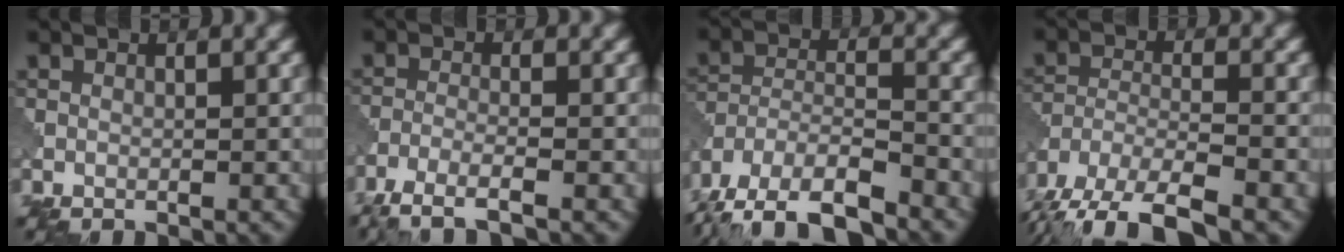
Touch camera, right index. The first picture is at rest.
{"total": 3.6, "force": [-2.7, 0.6, 2.3], "torque": [-0.044, -0.004, -0.066]}
{"total": 10.7, "force": [-8.8, 3.7, 4.7], "torque": [-0.081, -0.018, -0.149]}
{"total": 9.3, "force": [-7.1, 3.1, 5.1], "torque": [-0.094, -0.018, -0.129]}